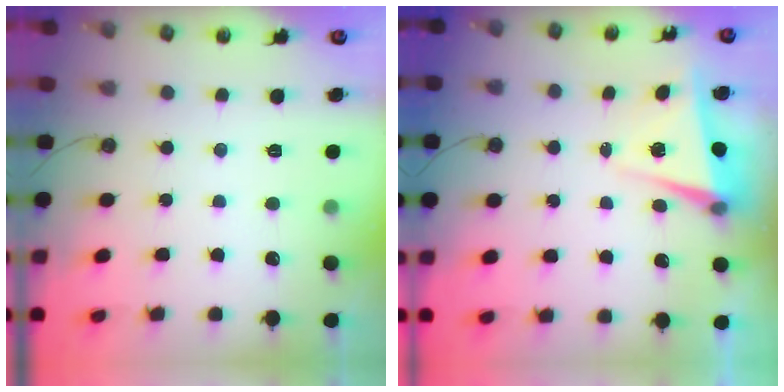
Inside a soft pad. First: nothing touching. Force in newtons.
{"total": 5.4, "press": 5.3, "slide": 1.2}